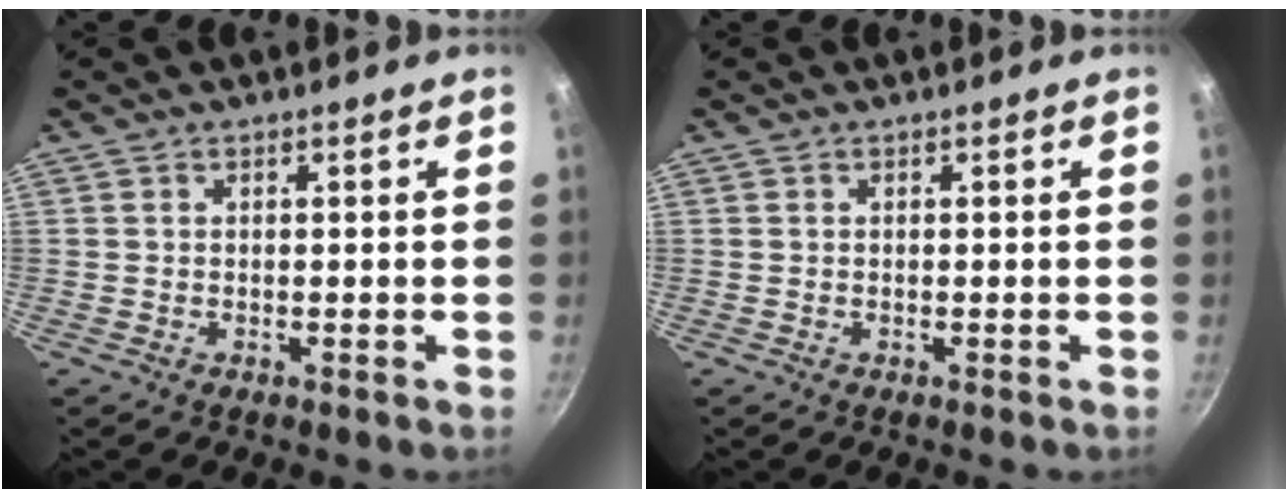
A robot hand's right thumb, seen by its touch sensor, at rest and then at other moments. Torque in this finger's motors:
{"motor_torque": [-0.11, 0.06, -0.03, 0.01, 0.01]}